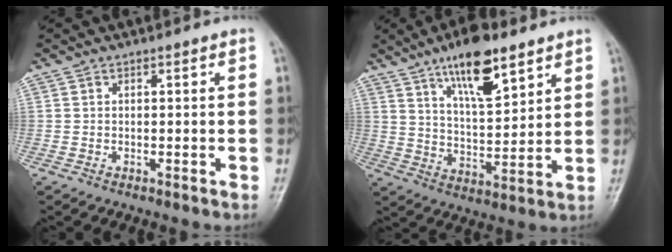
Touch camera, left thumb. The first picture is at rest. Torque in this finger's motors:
{"motor_torque": [2.18, 1.18, 1.65, -1.13, 0.33]}